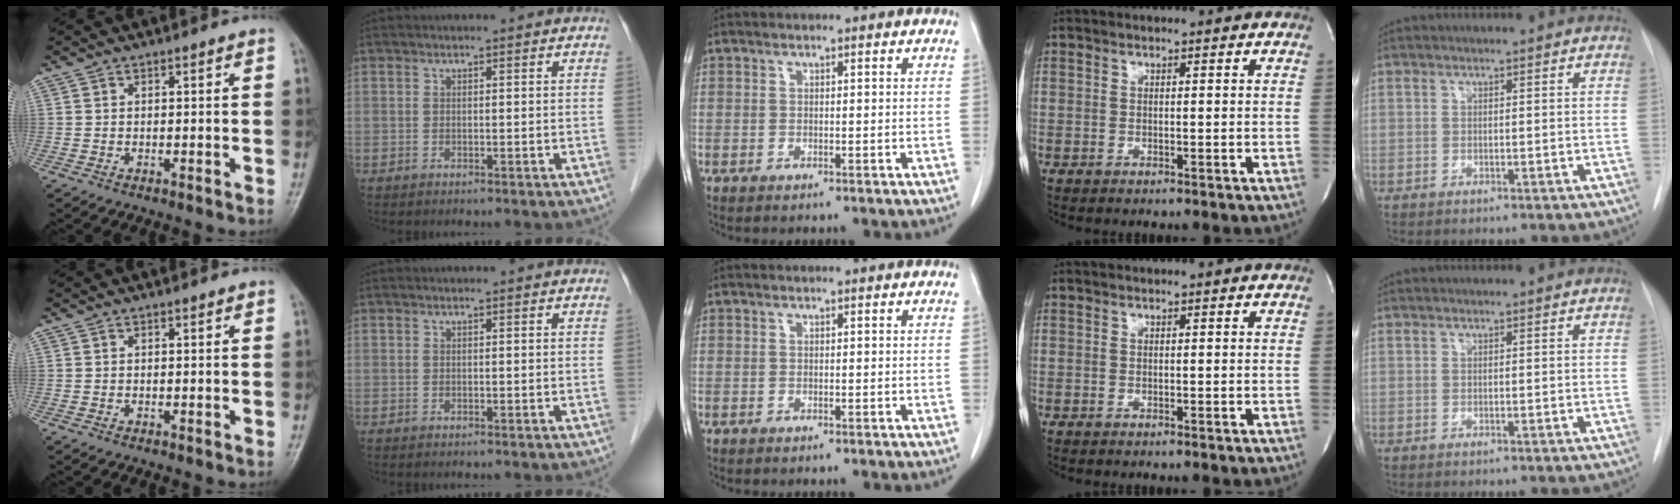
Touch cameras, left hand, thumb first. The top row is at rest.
{}